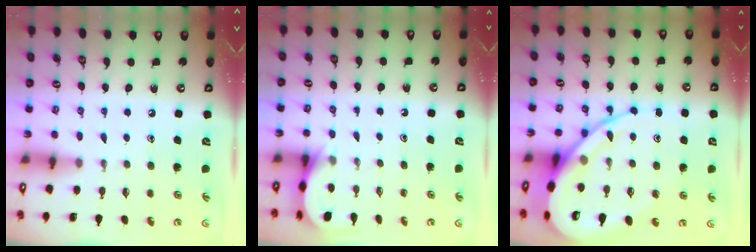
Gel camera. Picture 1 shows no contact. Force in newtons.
{"total": 4.1, "press": 4.0, "slide": 0.4}
{"total": 17.4, "press": 17.4, "slide": 1.6}